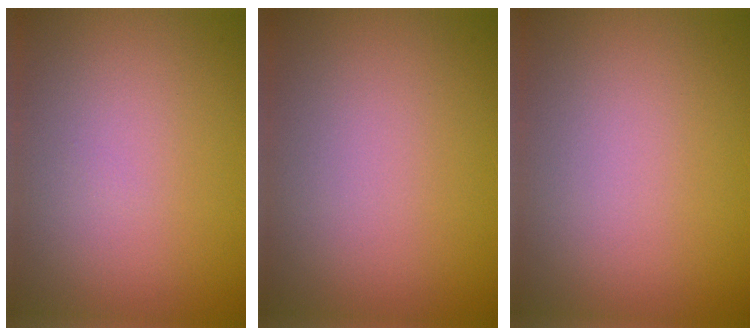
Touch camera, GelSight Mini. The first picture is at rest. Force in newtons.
{"total": 0.0}
{"total": 0.0}